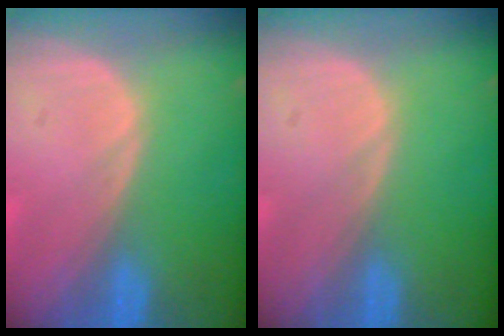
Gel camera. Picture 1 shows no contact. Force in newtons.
{"total": 0.0}